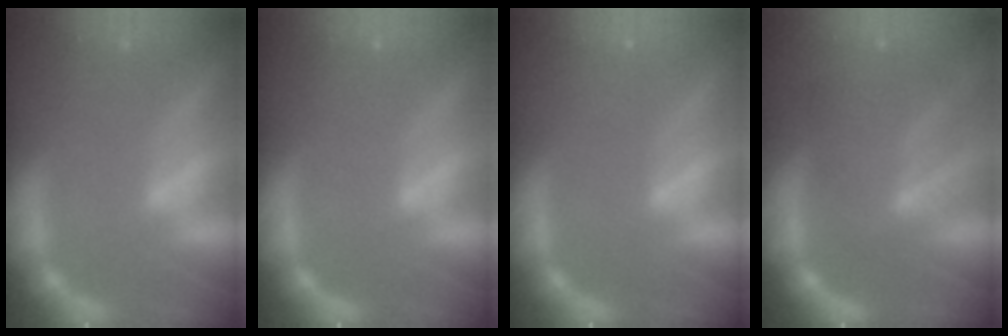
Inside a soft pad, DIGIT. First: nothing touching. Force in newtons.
{"total": 0.0}
{"total": 0.0}
{"total": 6.5}